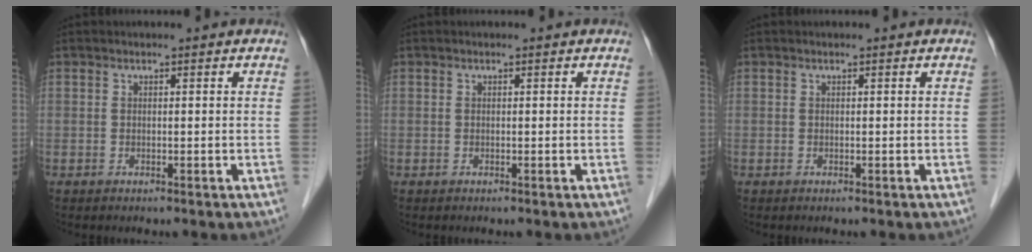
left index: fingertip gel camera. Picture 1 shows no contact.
{"total": 0.0}
{"total": 0.0}